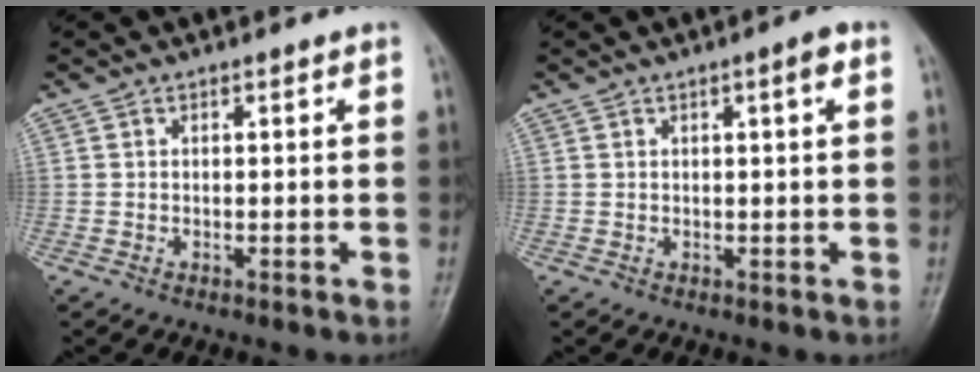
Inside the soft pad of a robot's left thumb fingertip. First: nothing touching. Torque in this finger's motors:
{"motor_torque": [-0.21, -0.17, -0.32, 0.09, 0.08]}